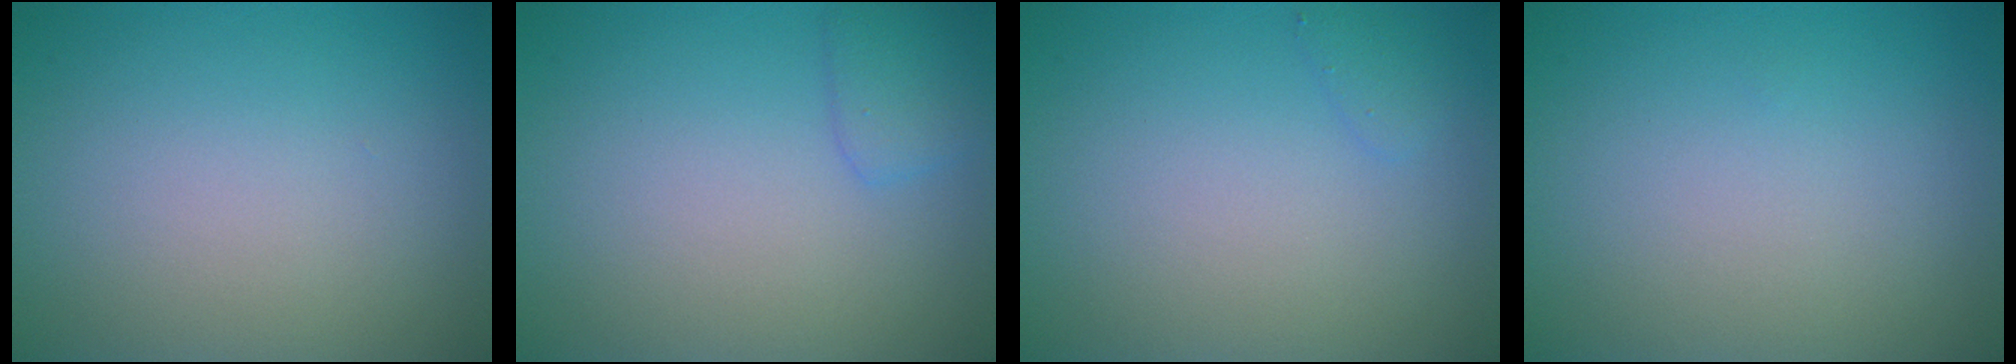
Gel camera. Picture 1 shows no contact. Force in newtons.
{"total": 1.6, "press": 1.6, "slide": 0.1}
{"total": 0.8, "press": 0.8, "slide": 0.1}
{"total": 0.0}